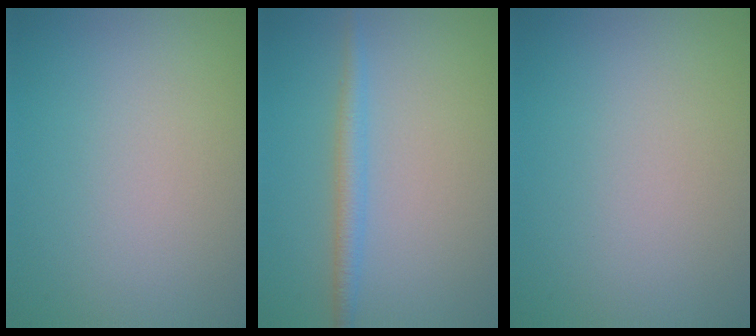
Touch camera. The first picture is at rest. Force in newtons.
{"total": 2.1, "press": 2.1, "slide": 0.2}
{"total": 0.0}